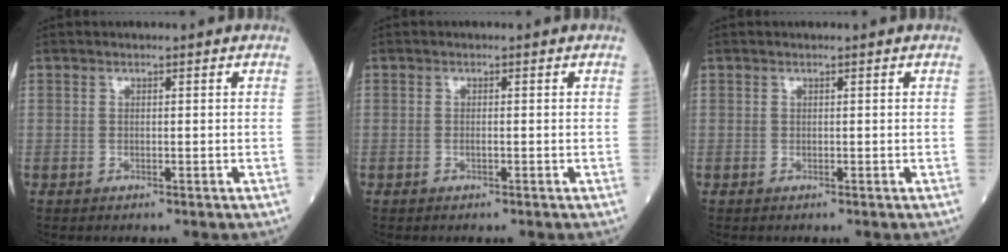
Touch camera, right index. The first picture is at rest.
{"total": 0.8, "force": [-0.2, 0.2, 0.7], "torque": [-0.017, -0.001, -0.002]}
{"total": 0.0}